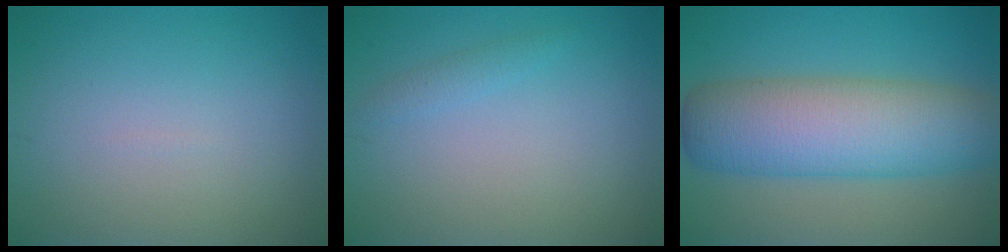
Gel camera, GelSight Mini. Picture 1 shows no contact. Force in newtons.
{"total": 1.0, "press": 1.0, "slide": 0.1}
{"total": 9.7, "press": 9.7, "slide": 0.3}